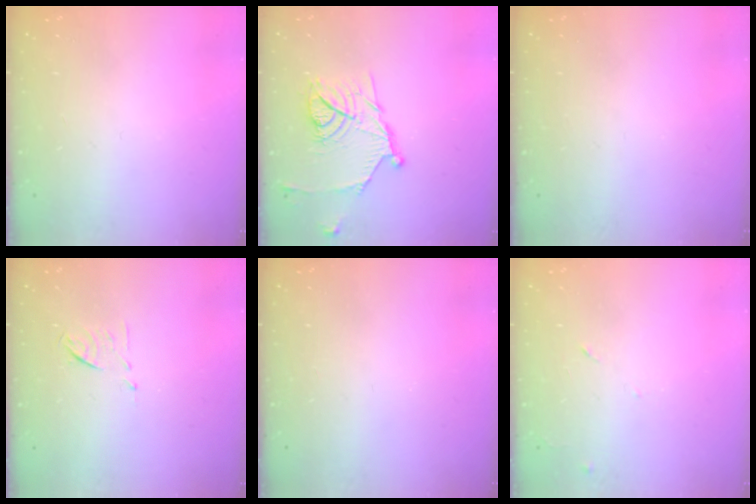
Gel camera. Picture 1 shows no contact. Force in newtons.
{"total": 14.1, "press": 14.1, "slide": 0.2}
{"total": 0.0}
{"total": 5.1, "press": 5.0, "slide": 1.1}
{"total": 0.0}
{"total": 5.5, "press": 5.5, "slide": 0.8}